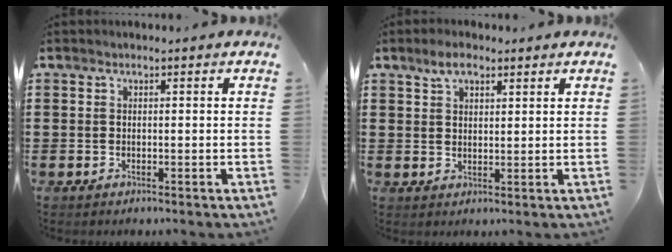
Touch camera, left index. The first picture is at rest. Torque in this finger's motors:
{"motor_torque": [0.27, 0.21, 0.14, 0.02]}